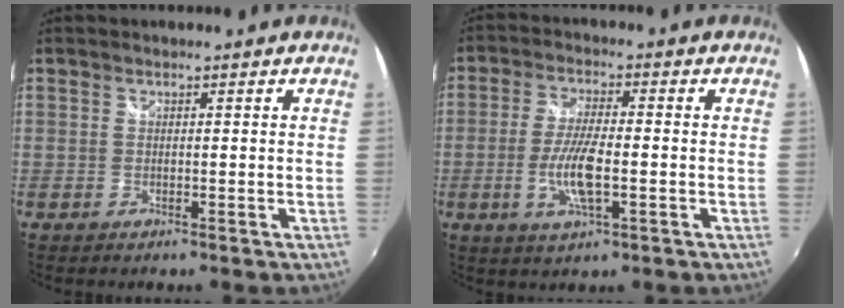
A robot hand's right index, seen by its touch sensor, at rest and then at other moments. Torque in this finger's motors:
{"motor_torque": [1.22, -0.12, 0.73, 0.08]}